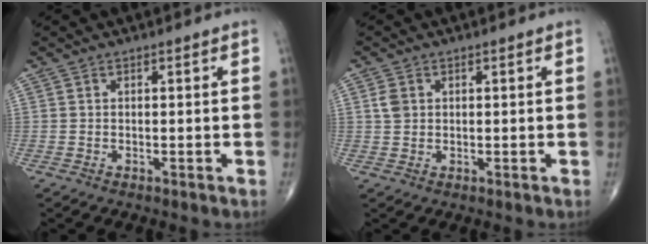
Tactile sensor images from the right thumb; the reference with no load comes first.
{"total": 2.4, "force": [0.6, 1.9, 1.4], "torque": [-0.023, 0.002, 0.014]}